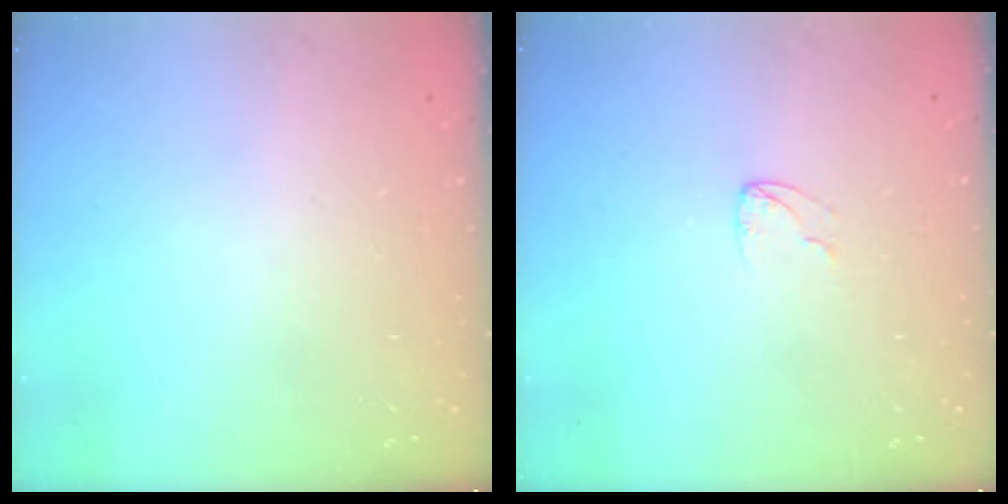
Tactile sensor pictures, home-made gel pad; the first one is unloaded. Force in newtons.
{"total": 3.0, "press": 3.0, "slide": 0.2}